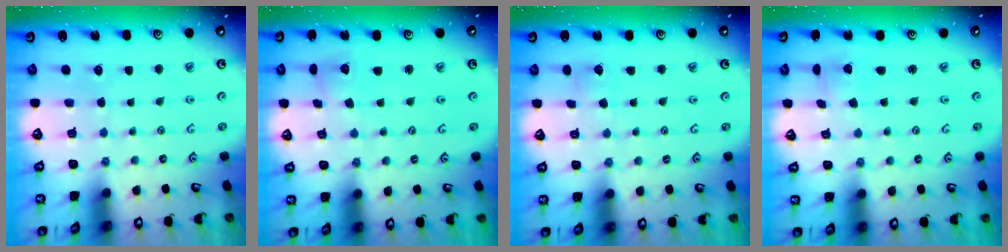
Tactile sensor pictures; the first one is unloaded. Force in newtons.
{"total": 2.8, "press": 2.8, "slide": 0.4}
{"total": 2.9, "press": 2.9, "slide": 0.3}
{"total": 1.5, "press": 1.5, "slide": 0.0}